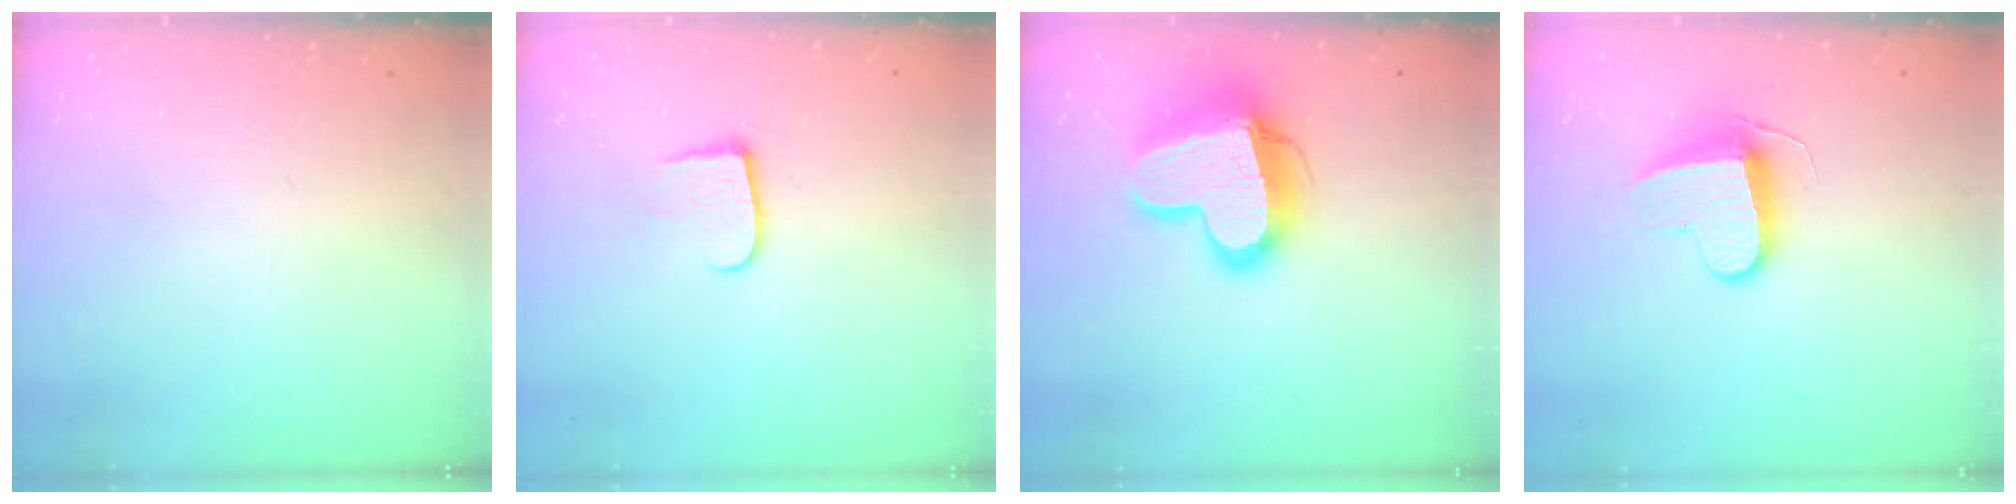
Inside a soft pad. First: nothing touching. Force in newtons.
{"total": 6.9, "press": 6.9, "slide": 0.7}
{"total": 17.7, "press": 17.6, "slide": 1.5}
{"total": 9.6, "press": 9.6, "slide": 0.2}